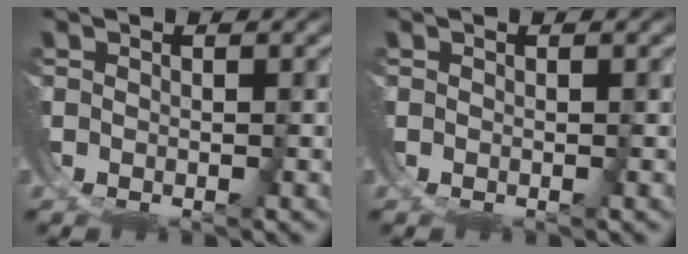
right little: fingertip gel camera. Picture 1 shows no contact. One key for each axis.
{"total": 0.0}